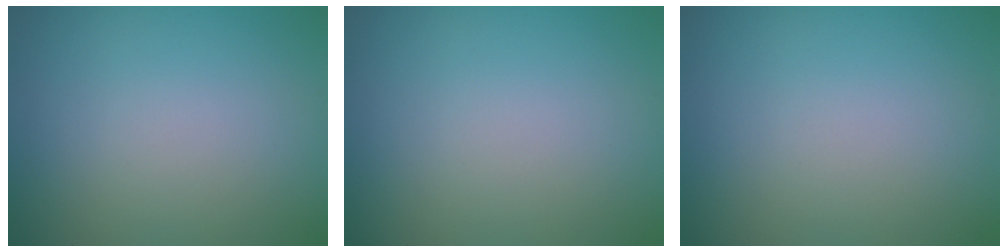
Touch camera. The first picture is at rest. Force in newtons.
{"total": 0.0}
{"total": 0.0}